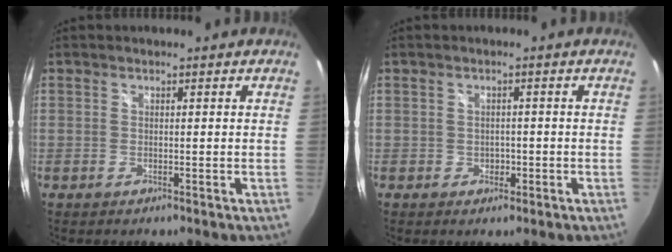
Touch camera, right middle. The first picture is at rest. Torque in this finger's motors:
{"motor_torque": [-0.43, 0.09, 0.14, -0.01]}